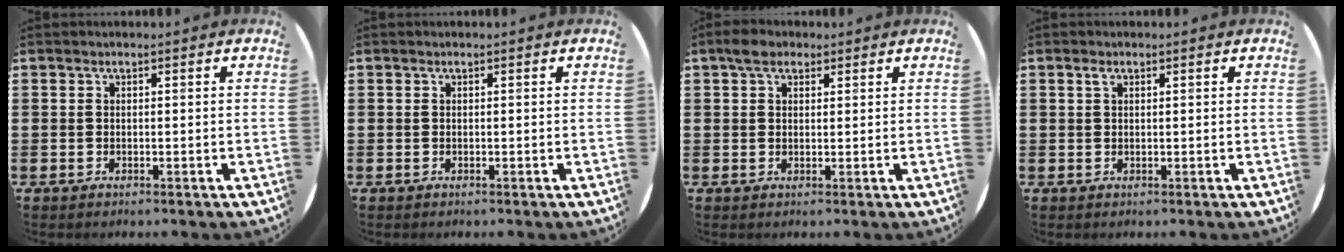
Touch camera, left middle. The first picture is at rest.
{"total": 0.0}
{"total": 2.8, "force": [2.0, 1.5, 1.2], "torque": [-0.011, 0.003, 0.033]}
{"total": 0.6, "force": [0.4, 0.3, 0.4], "torque": [-0.010, 0.002, 0.007]}